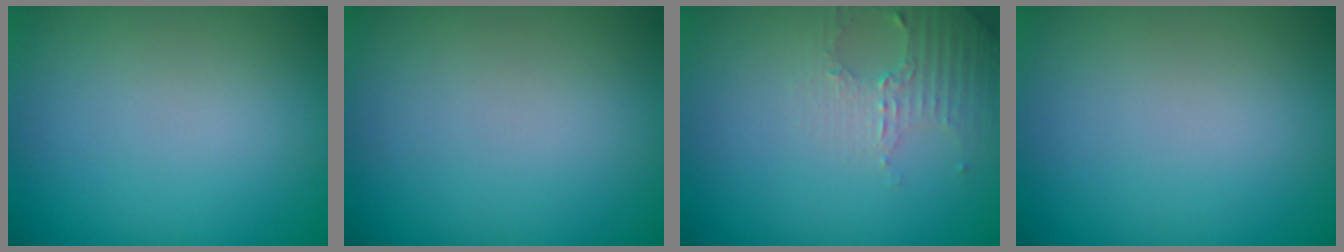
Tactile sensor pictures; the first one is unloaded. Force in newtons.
{"total": 0.0}
{"total": 2.6, "press": 2.5, "slide": 0.7}
{"total": 0.0}